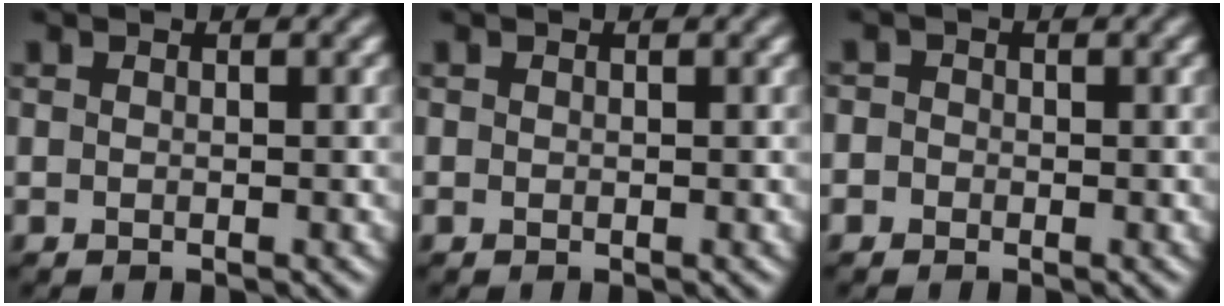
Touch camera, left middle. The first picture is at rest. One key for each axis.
{"total": 0.0}
{"total": 1.6, "fx": -0.4, "fy": 1.5, "fz": 0.3, "tx": 0.020, "ty": 0.012, "tz": -0.033}